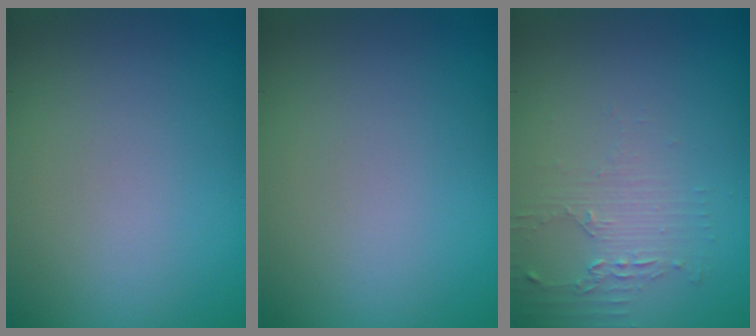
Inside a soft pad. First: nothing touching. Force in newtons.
{"total": 0.0}
{"total": 1.7, "press": 1.7, "slide": 0.3}